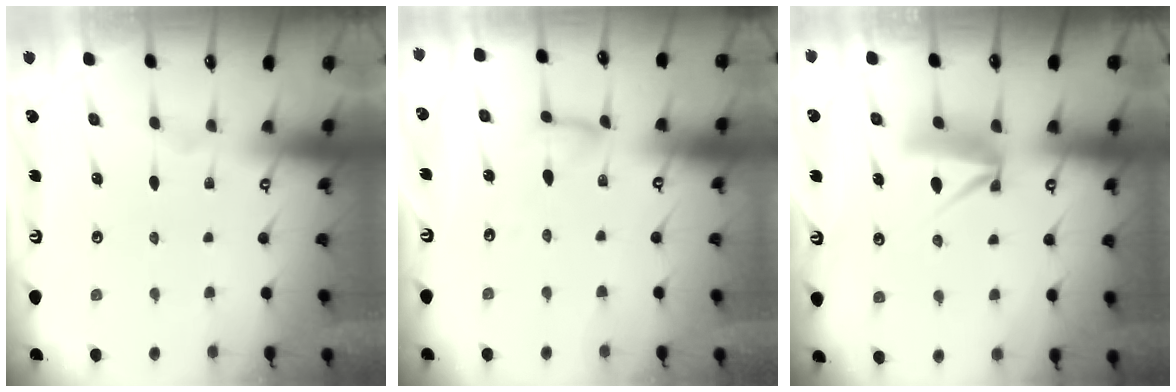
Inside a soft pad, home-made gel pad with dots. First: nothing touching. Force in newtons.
{"total": 7.0, "press": 7.0, "slide": 0.5}
{"total": 7.8, "press": 7.8, "slide": 0.7}